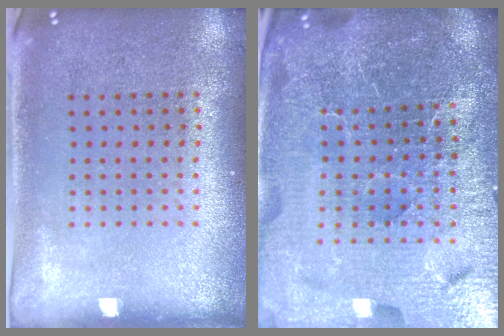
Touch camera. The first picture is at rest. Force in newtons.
{"total": 6.2, "press": 5.5, "slide": 3.0}